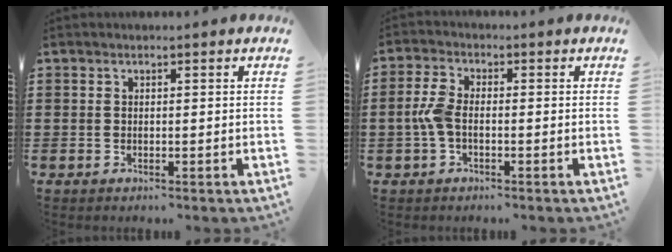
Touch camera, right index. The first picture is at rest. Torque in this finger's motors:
{"motor_torque": [1.14, 0.12, 0.66, 0.18]}